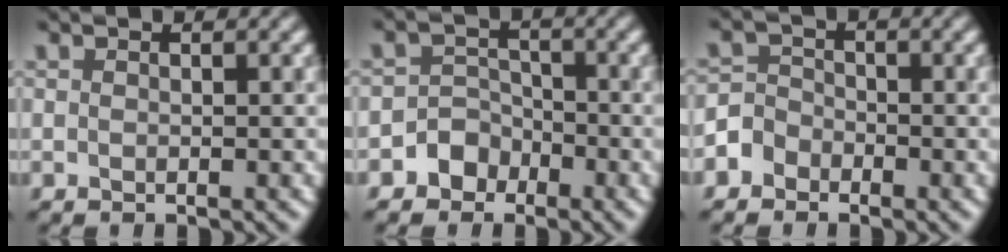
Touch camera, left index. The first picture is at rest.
{"total": 2.3, "force": [-1.4, 1.8, 0.3], "torque": [0.024, 0.015, -0.035]}
{"total": 2.2, "force": [-1.4, 1.7, 0.2], "torque": [0.013, 0.010, -0.036]}